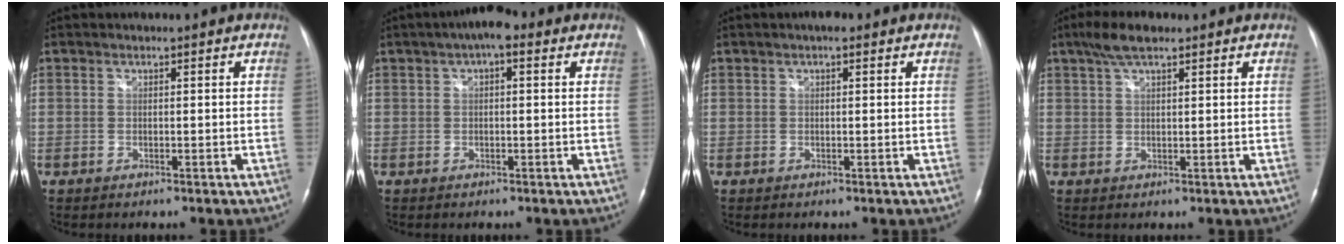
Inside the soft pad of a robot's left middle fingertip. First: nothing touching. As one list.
[{"total": 4.5, "force": [2.2, 1.5, 3.7], "torque": [-0.062, 0.020, 0.026]}, {"total": 1.6, "force": [0.9, 0.6, 1.2], "torque": [-0.020, 0.006, 0.011]}, {"total": 5.0, "force": [3.4, 1.4, 3.3], "torque": [-0.073, 0.016, 0.063]}]